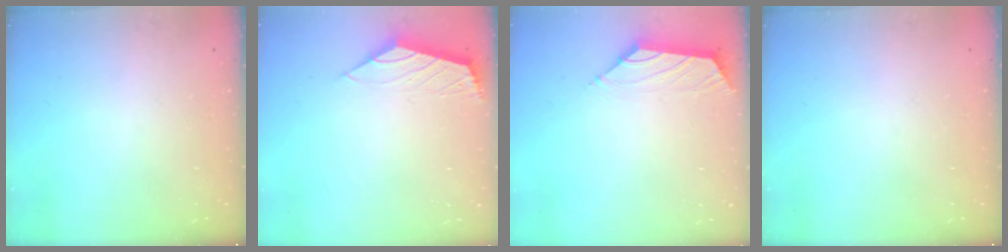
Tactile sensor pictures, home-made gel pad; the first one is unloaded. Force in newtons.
{"total": 2.1, "press": 2.0, "slide": 0.7}
{"total": 1.5, "press": 1.4, "slide": 0.6}
{"total": 0.0}